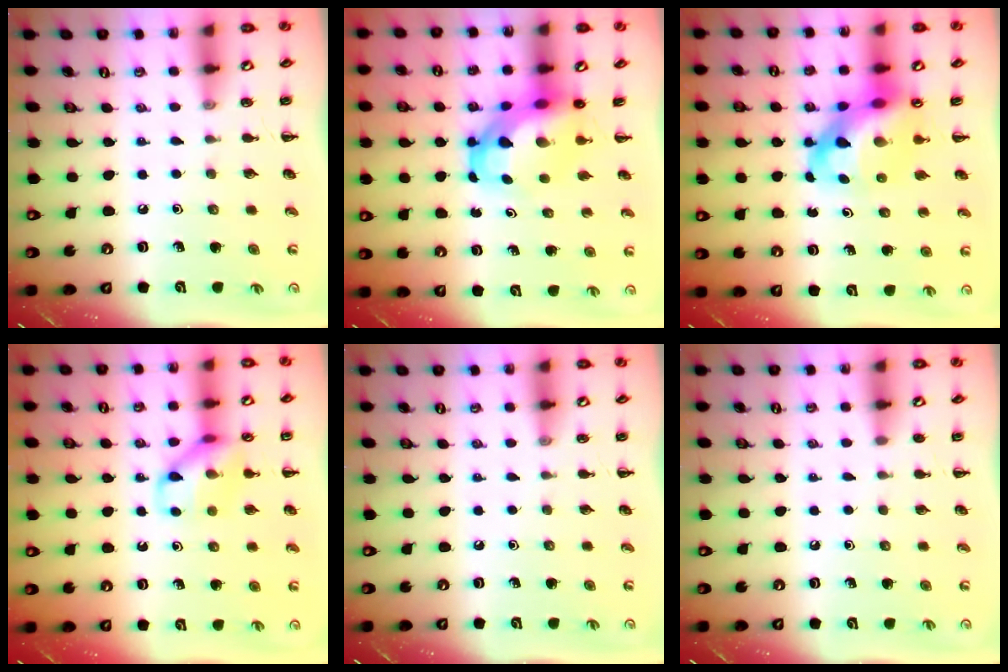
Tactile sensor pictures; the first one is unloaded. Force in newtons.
{"total": 6.4, "press": 6.2, "slide": 1.8}
{"total": 11.8, "press": 11.3, "slide": 3.2}
{"total": 11.1, "press": 11.1, "slide": 0.6}
{"total": 0.0}
{"total": 1.9, "press": 1.9, "slide": 0.4}